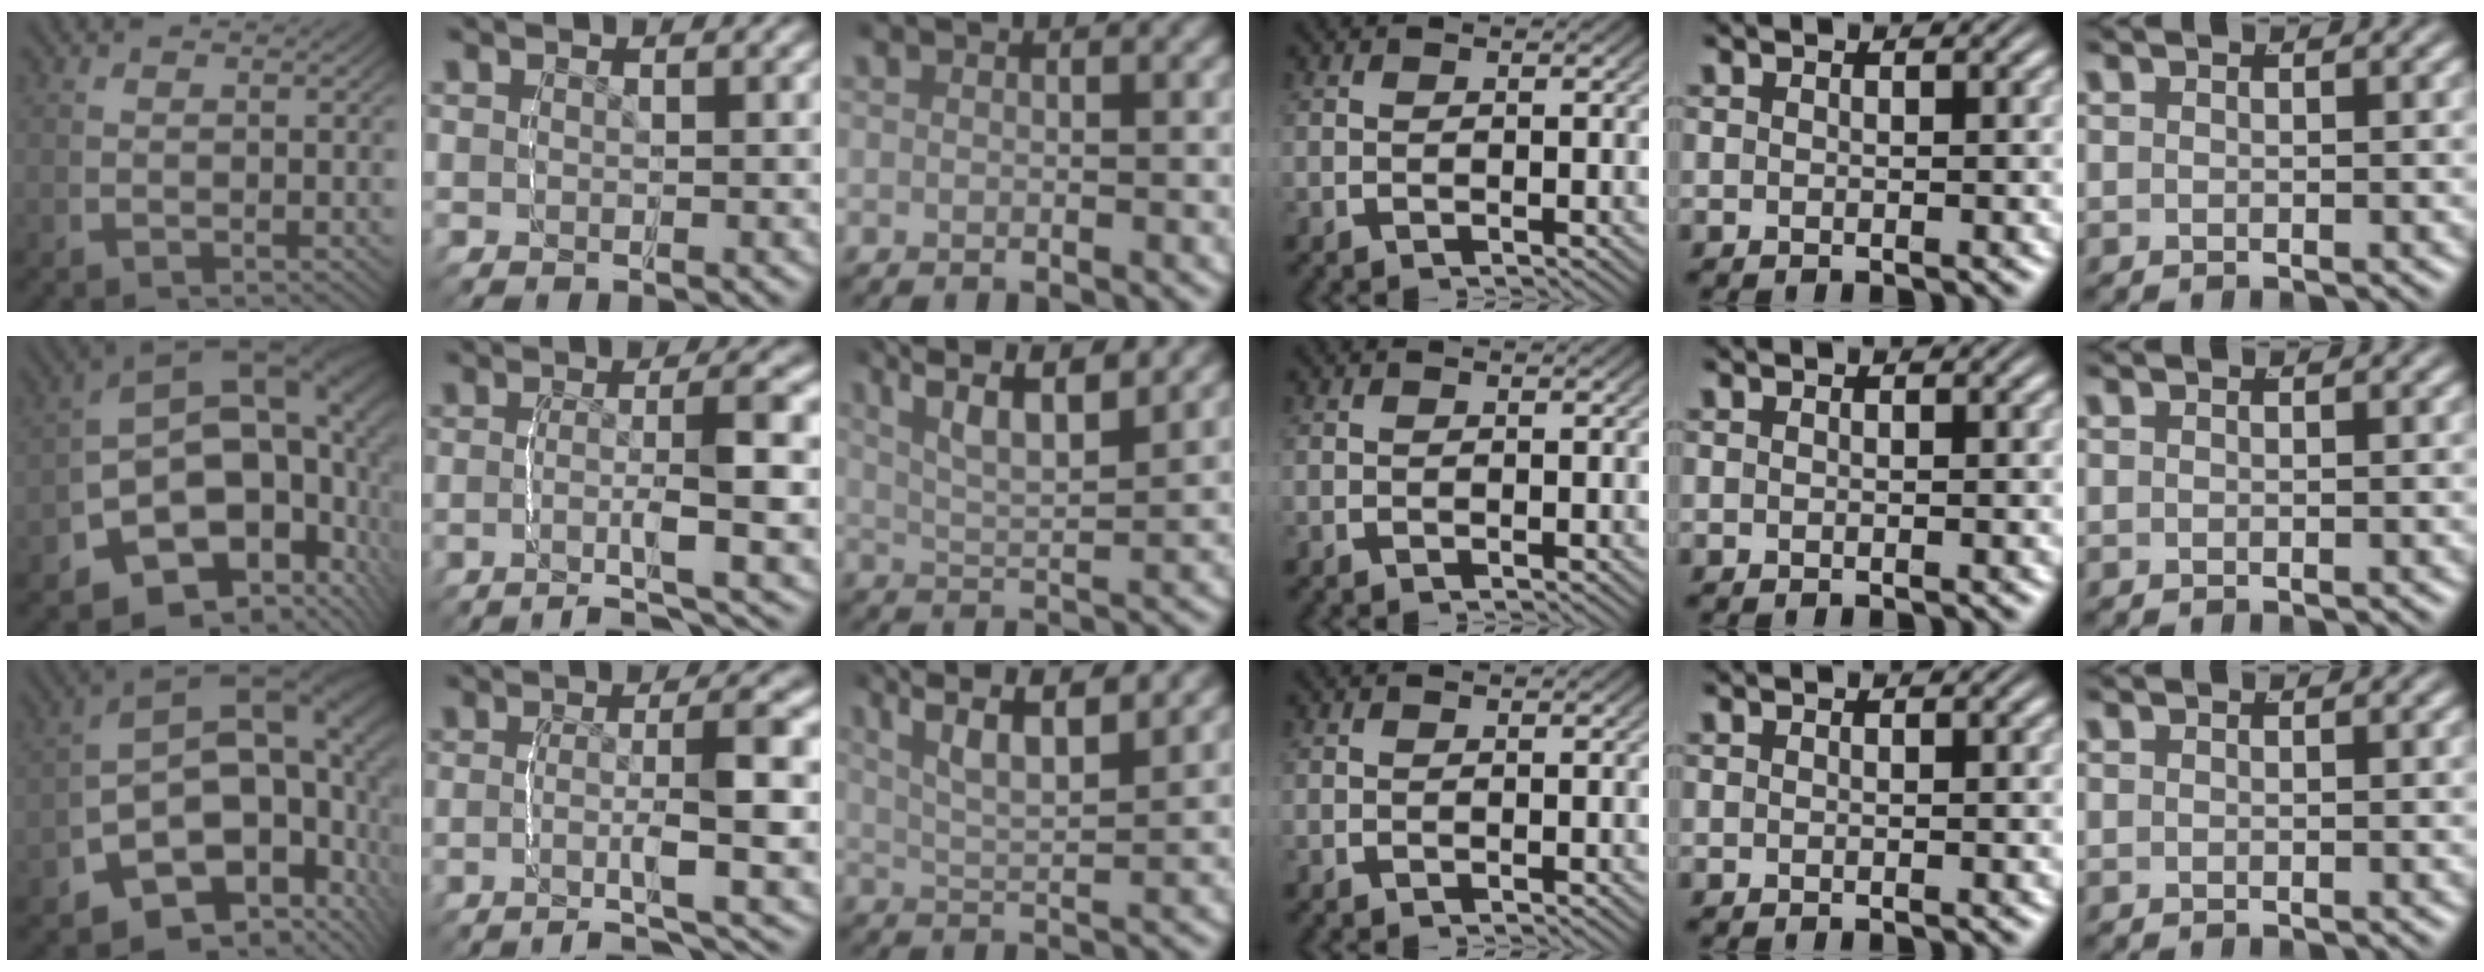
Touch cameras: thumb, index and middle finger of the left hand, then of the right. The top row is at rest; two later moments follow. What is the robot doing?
{"motion": "grasp_and_lifting", "object": "sponge"}